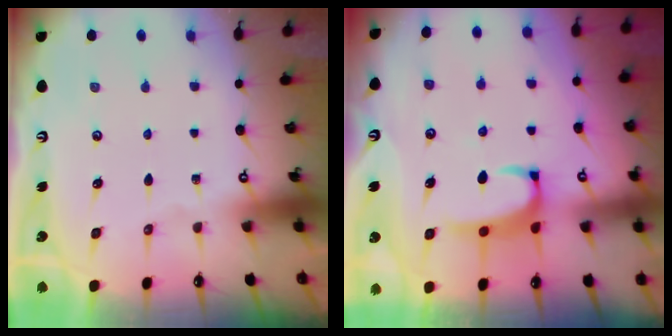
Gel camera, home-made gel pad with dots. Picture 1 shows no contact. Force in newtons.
{"total": 2.6, "press": 2.5, "slide": 0.8}